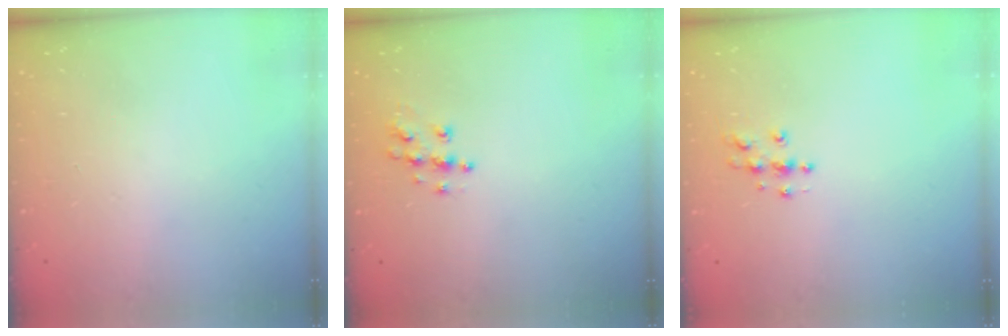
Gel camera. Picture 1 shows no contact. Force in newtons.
{"total": 7.4, "press": 7.4, "slide": 0.2}
{"total": 5.1, "press": 5.1, "slide": 0.3}